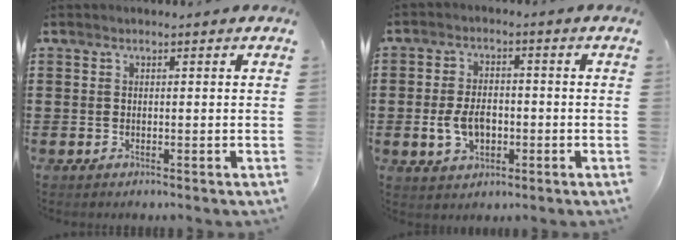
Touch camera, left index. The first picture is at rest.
{"total": 5.5, "force": [-1.3, 3.5, 4.1], "torque": [-0.081, 0.002, -0.027]}